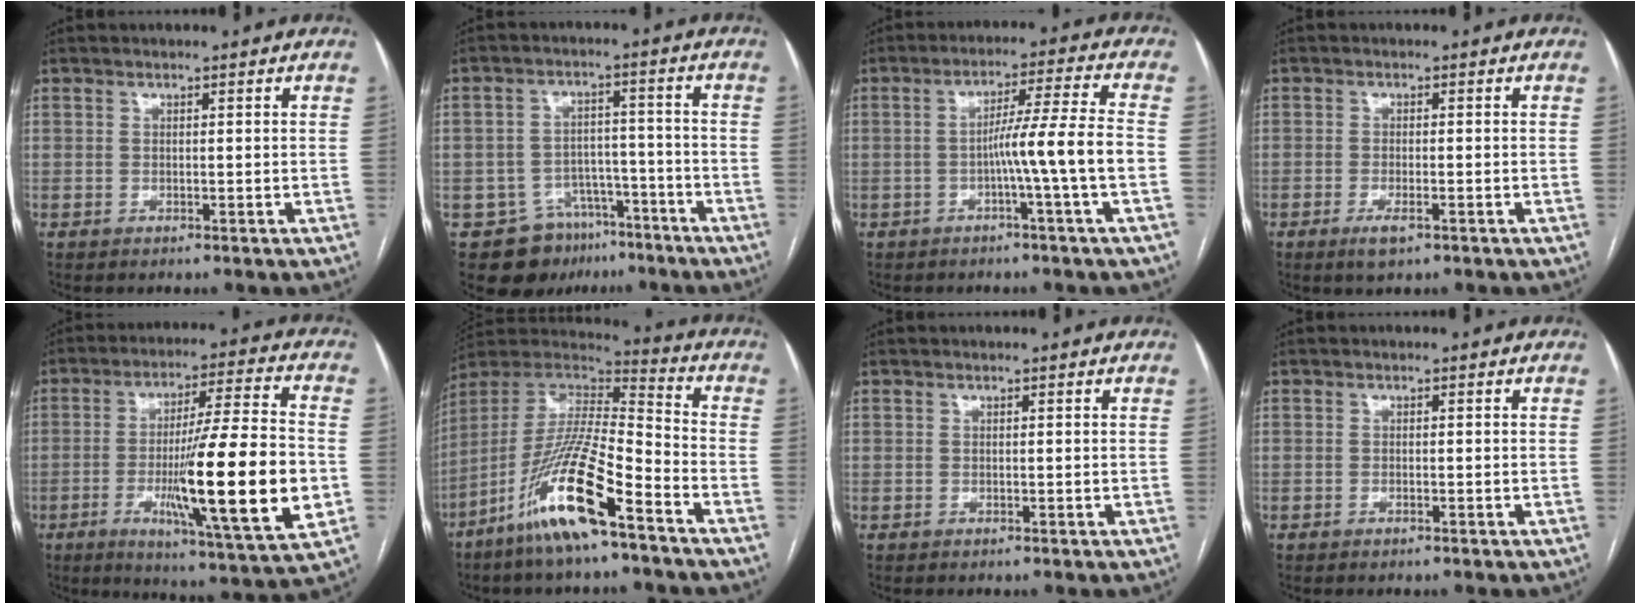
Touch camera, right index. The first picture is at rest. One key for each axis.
{"total": 10.9, "fx": -7.2, "fy": 7.7, "fz": 2.9, "tx": -0.040, "ty": 0.036, "tz": -0.103}
{"total": 8.4, "fx": -2.3, "fy": -1.9, "fz": 7.9, "tx": -0.129, "ty": 0.012, "tz": -0.036}
{"total": 3.0, "fx": -1.7, "fy": 0.7, "fz": 2.4, "tx": -0.046, "ty": -0.004, "tz": -0.027}
{"total": 21.3, "fx": -4.3, "fy": 0.7, "fz": 20.9, "tx": -0.324, "ty": -0.019, "tz": -0.065}
{"total": 17.8, "fx": -10.3, "fy": 1.9, "fz": 14.4, "tx": -0.310, "ty": -0.027, "tz": -0.198}
{"total": 0.0}
{"total": 0.5, "fx": -0.4, "fy": 0.0, "fz": 0.4, "tx": -0.012, "ty": -0.001, "tz": -0.006}